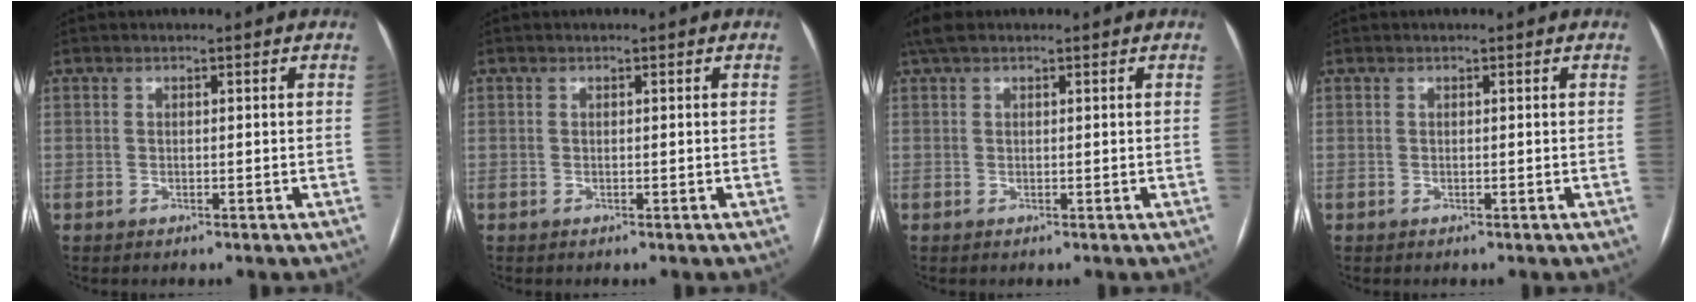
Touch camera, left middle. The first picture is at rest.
{"total": 0.0}
{"total": 3.0, "force": [2.2, 1.1, 1.8], "torque": [-0.042, 0.031, 0.043]}
{"total": 0.0}